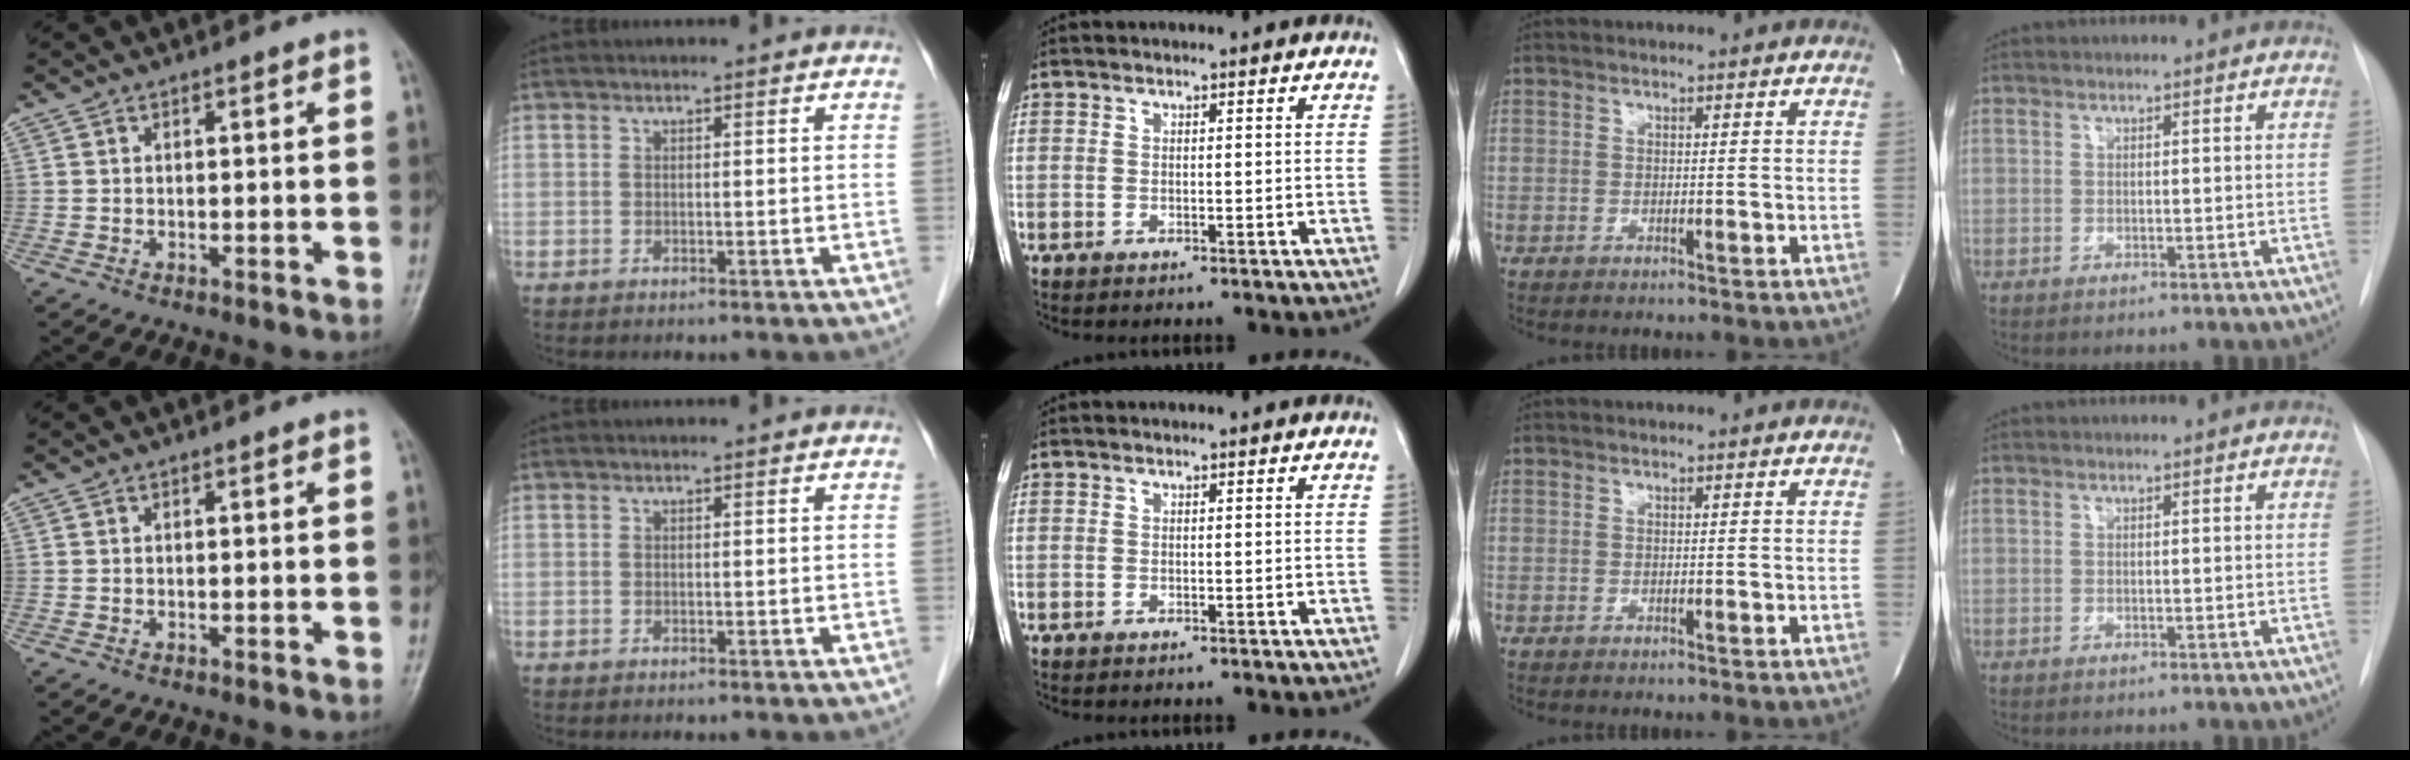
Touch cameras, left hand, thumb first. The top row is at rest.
{}